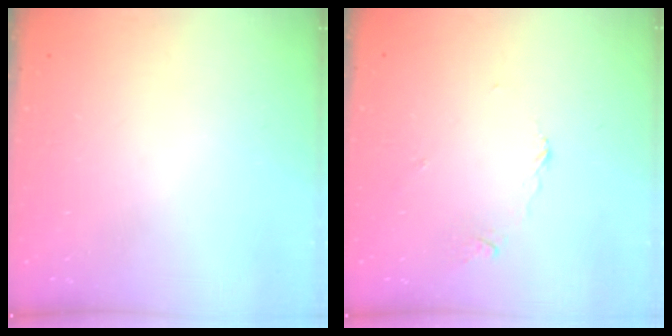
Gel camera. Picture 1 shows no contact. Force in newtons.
{"total": 3.3, "press": 3.2, "slide": 0.4}